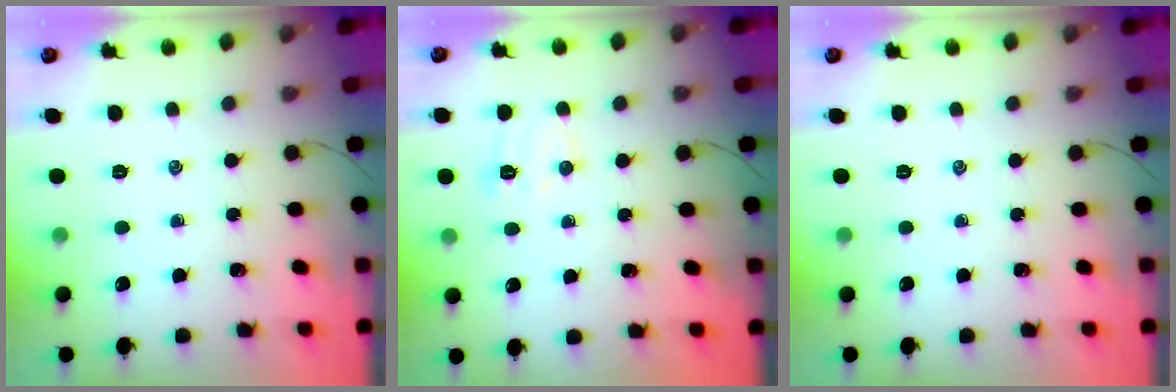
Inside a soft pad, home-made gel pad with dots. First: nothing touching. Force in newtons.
{"total": 5.7, "press": 5.5, "slide": 1.3}
{"total": 0.0}